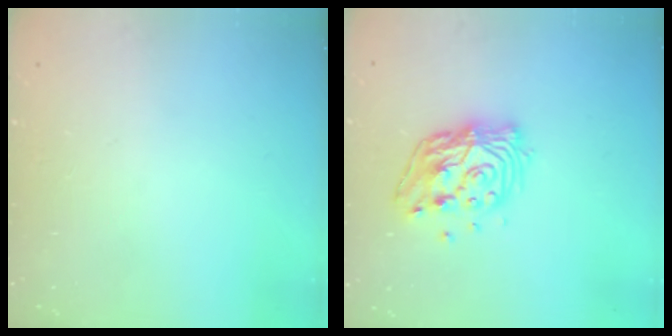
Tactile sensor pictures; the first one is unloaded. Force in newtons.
{"total": 13.7, "press": 13.7, "slide": 1.2}